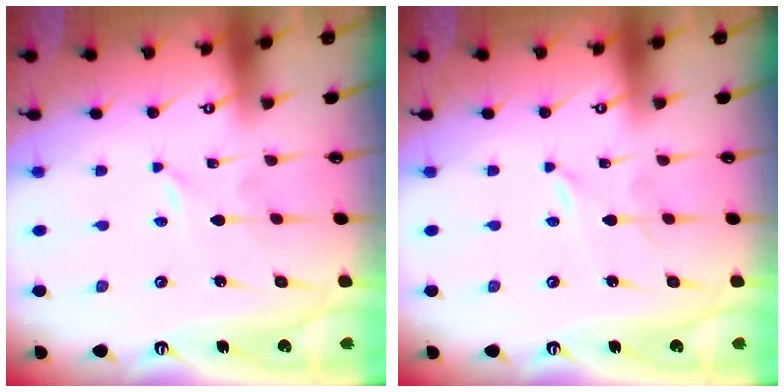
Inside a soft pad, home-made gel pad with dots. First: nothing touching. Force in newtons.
{"total": 0.0}